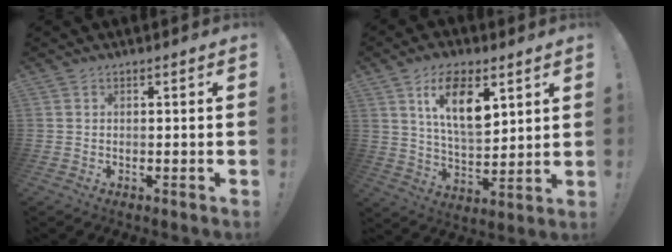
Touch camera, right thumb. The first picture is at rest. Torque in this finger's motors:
{"motor_torque": [0.33, 0.73, 0.13, 0.17, 0.15]}